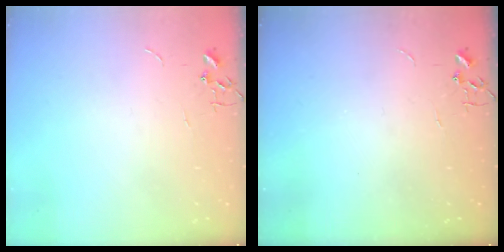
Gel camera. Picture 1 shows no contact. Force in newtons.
{"total": 0.0}